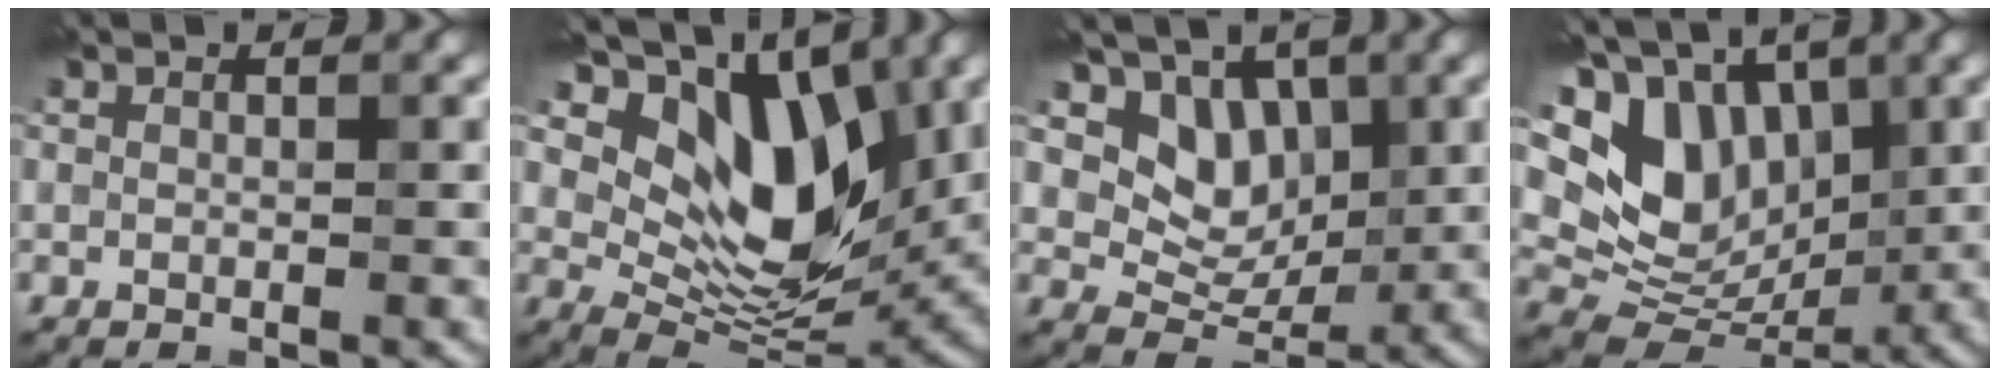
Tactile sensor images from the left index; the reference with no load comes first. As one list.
[{"total": 12.3, "force": [5.1, 7.0, 8.7], "torque": [-0.140, -0.001, 0.093]}, {"total": 5.3, "force": [2.1, 4.1, 2.6], "torque": [-0.038, -0.009, 0.031]}, {"total": 12.8, "force": [4.2, 9.4, 7.7], "torque": [-0.152, 0.031, 0.078]}]